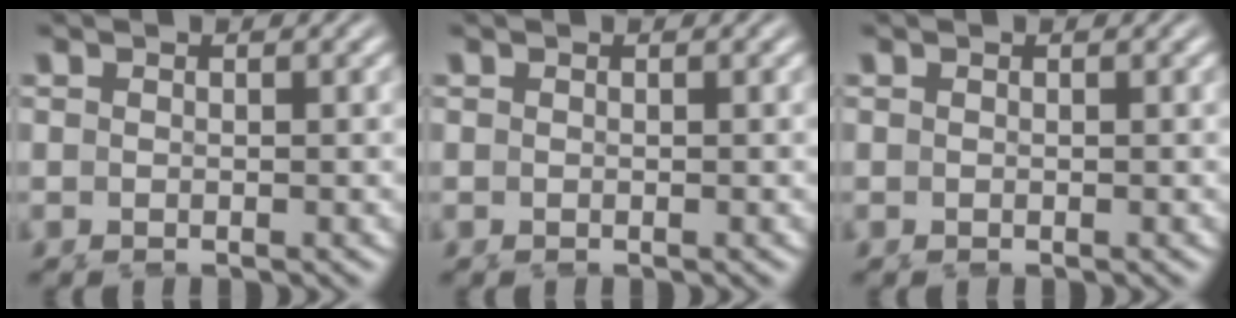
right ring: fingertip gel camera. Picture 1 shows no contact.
{"total": 0.0}
{"total": 0.0}